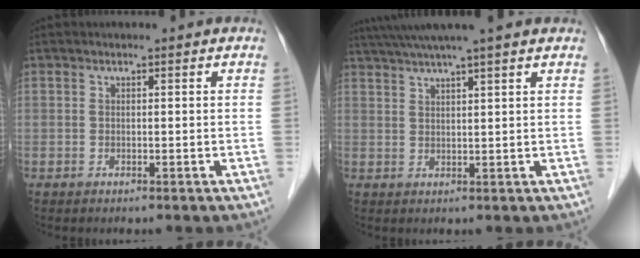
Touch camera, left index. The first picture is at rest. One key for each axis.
{"total": 9.3, "fx": 7.8, "fy": -0.9, "fz": 5.0, "tx": -0.090, "ty": 0.032, "tz": 0.108}